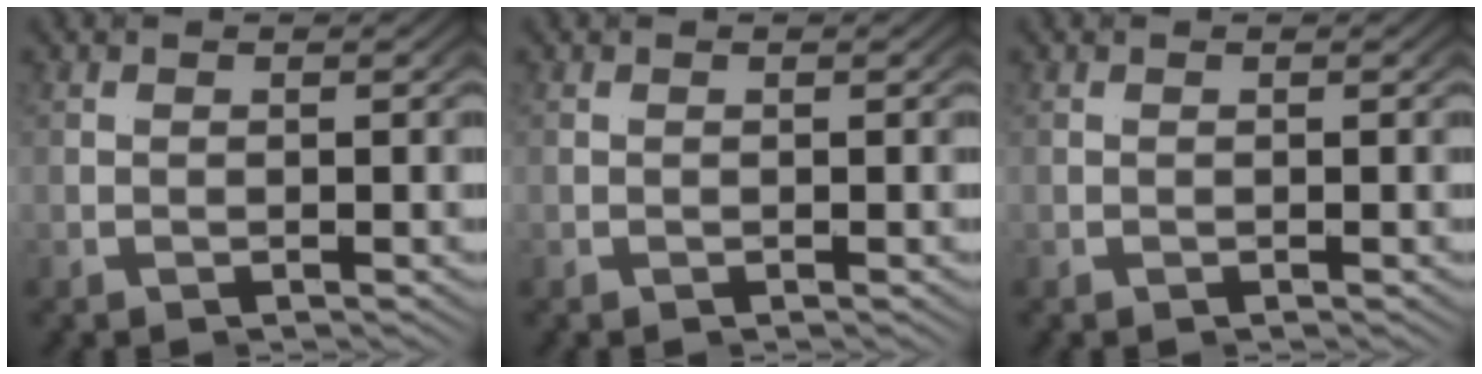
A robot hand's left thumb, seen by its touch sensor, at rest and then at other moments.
{"total": 0.0}
{"total": 0.0}